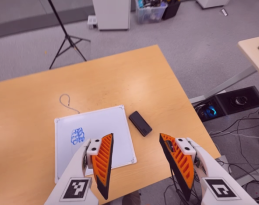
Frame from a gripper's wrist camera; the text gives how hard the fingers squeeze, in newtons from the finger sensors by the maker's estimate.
{"total": 0.0}